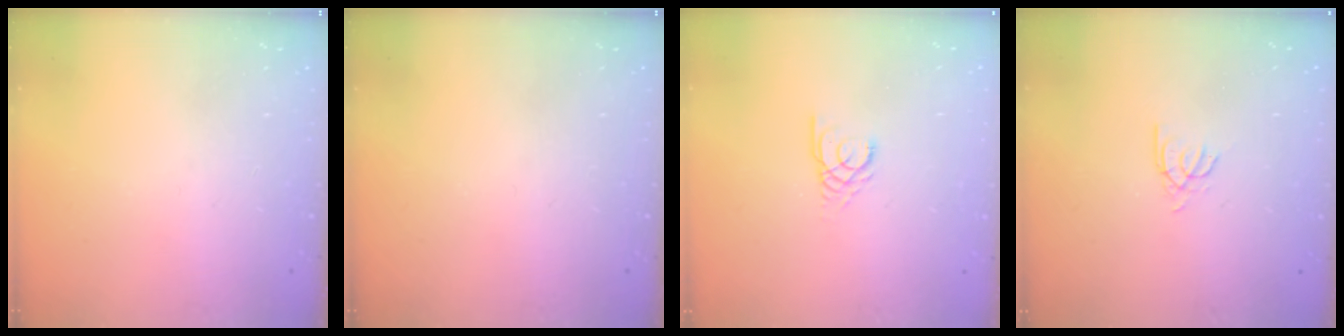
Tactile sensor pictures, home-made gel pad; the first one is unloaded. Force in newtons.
{"total": 0.0}
{"total": 2.9, "press": 2.9, "slide": 0.3}
{"total": 2.6, "press": 2.6, "slide": 0.2}